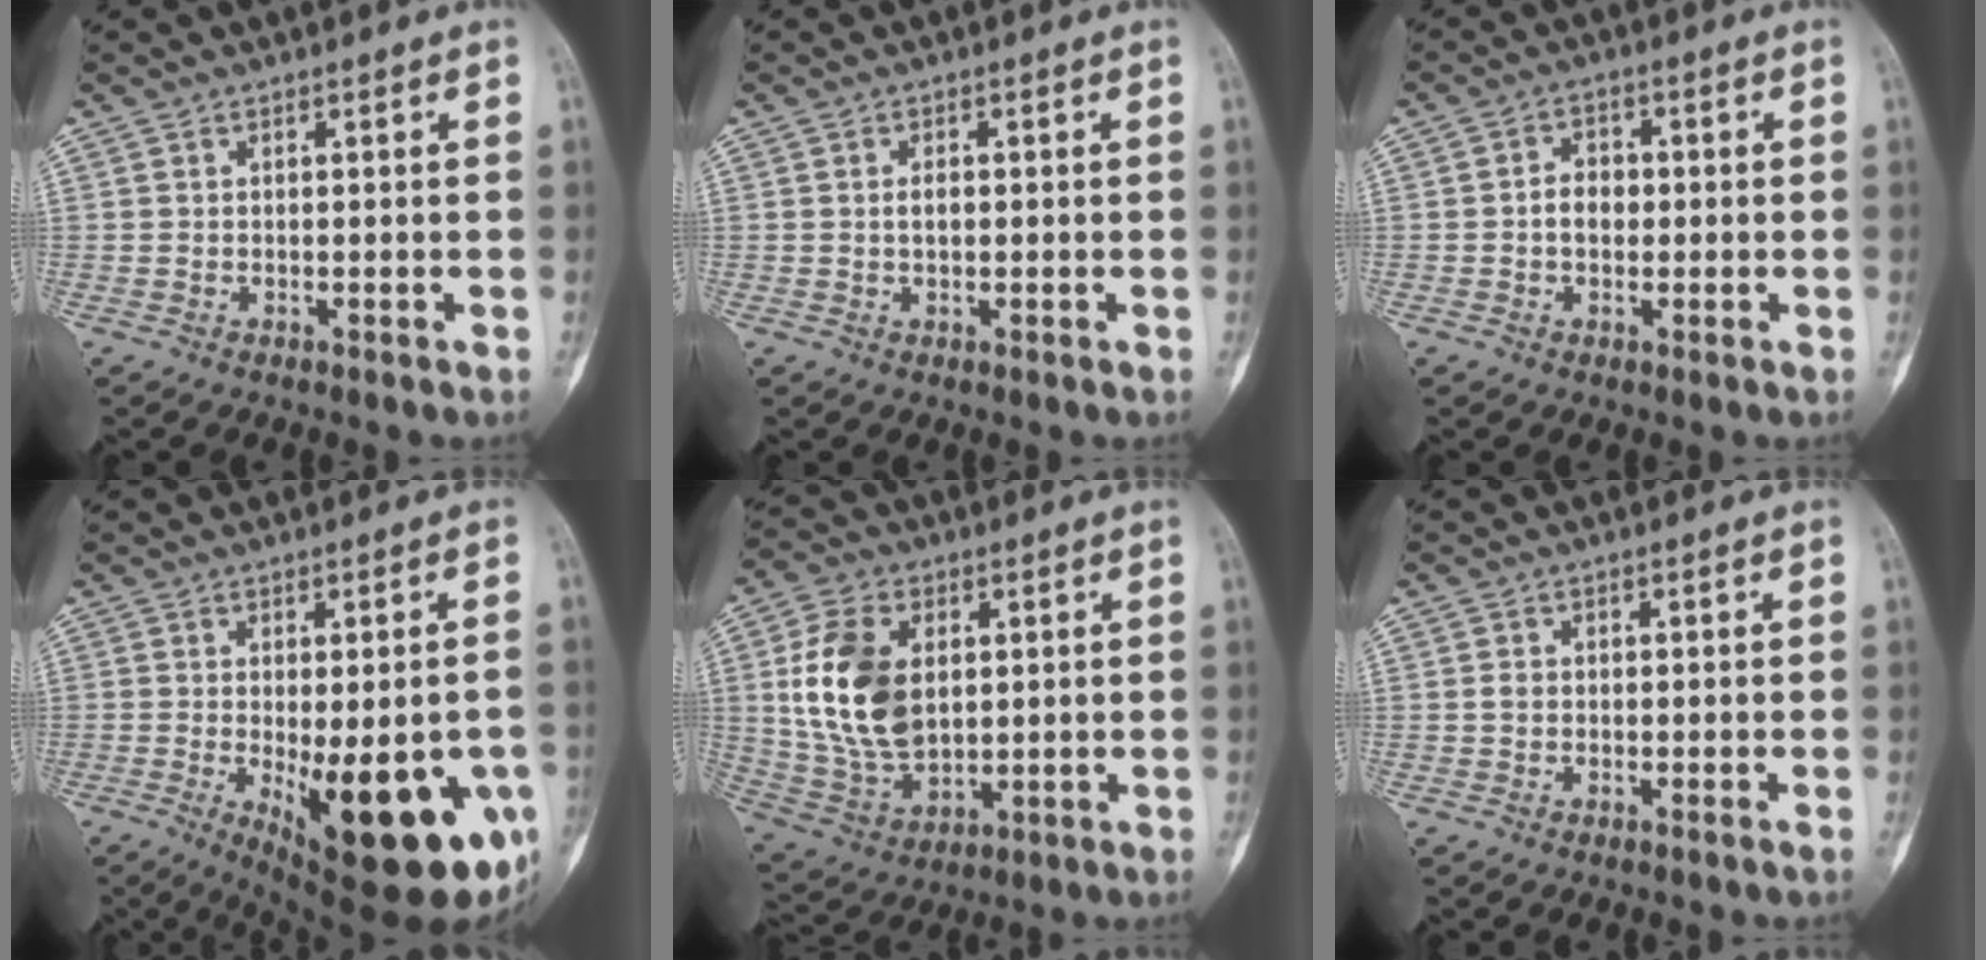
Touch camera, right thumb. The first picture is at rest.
{"total": 1.6, "force": [0.0, 0.9, 1.3], "torque": [-0.018, 0.002, -0.001]}
{"total": 4.0, "force": [-0.4, 3.1, 2.5], "torque": [-0.024, 0.014, -0.013]}
{"total": 21.1, "force": [-6.4, 7.5, 18.6], "torque": [-0.198, -0.018, -0.062]}
{"total": 16.4, "force": [2.8, 10.5, 12.3], "torque": [-0.225, -0.009, 0.062]}
{"total": 0.9, "force": [-0.2, 0.4, 0.8], "torque": [-0.021, -0.002, -0.007]}